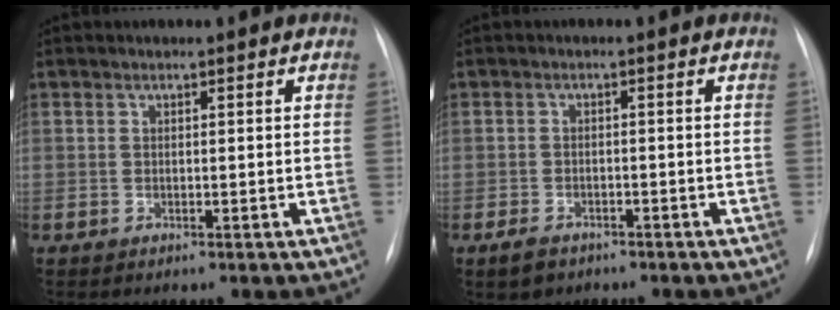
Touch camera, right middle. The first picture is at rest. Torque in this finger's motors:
{"motor_torque": [-0.11, -0.07, 0.18, 0.04]}